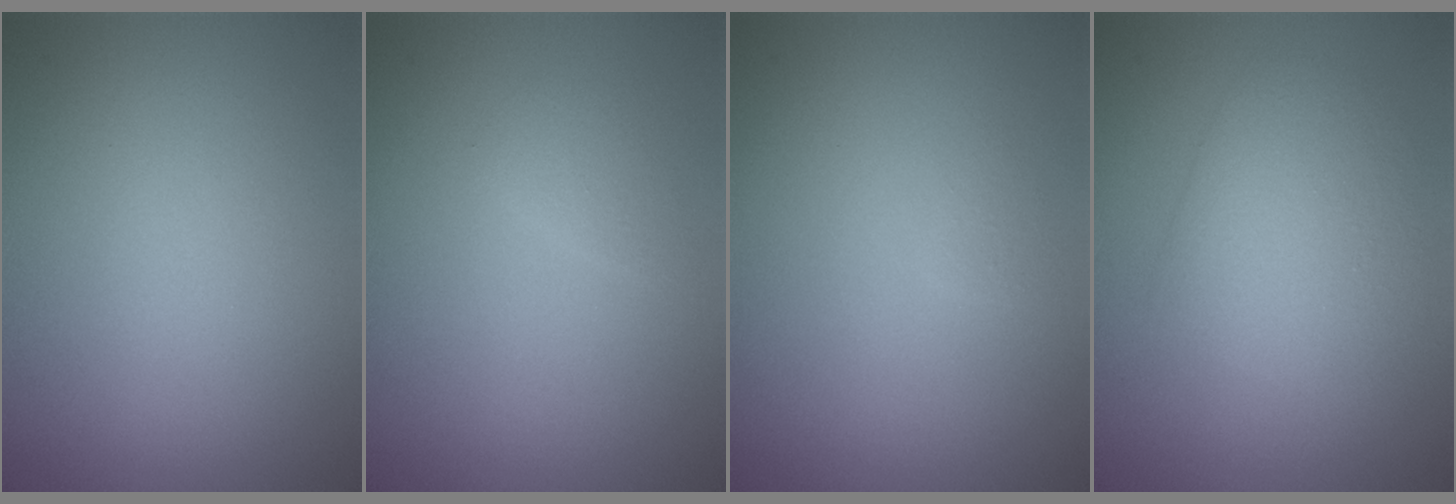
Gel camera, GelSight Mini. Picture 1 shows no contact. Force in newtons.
{"total": 1.0, "press": 1.0, "slide": 0.0}
{"total": 0.6, "press": 0.6, "slide": 0.1}
{"total": 3.9, "press": 3.9, "slide": 0.1}